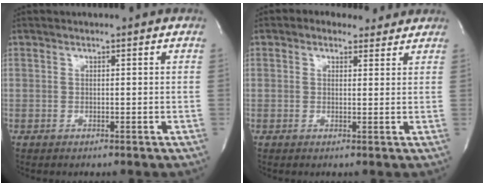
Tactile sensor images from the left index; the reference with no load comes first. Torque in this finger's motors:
{"motor_torque": [0.48, -0.42, 0.17, 0.06]}